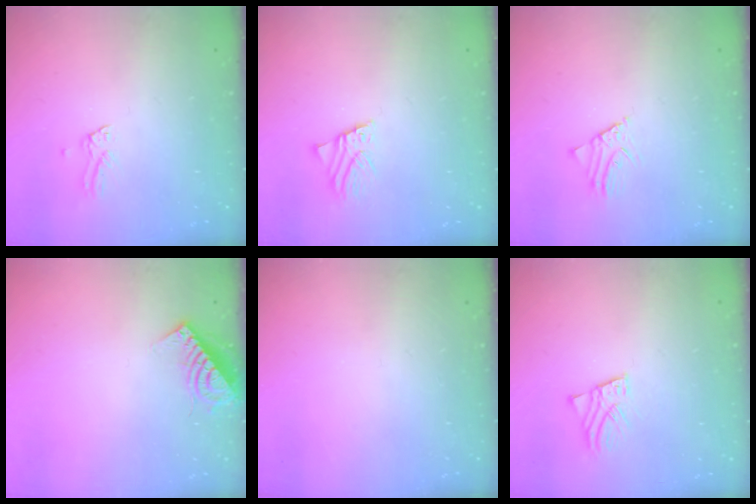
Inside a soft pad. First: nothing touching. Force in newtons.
{"total": 2.2, "press": 2.2, "slide": 0.3}
{"total": 2.6, "press": 2.6, "slide": 0.2}
{"total": 7.2, "press": 7.1, "slide": 0.8}
{"total": 0.0}
{"total": 1.9, "press": 1.9, "slide": 0.1}